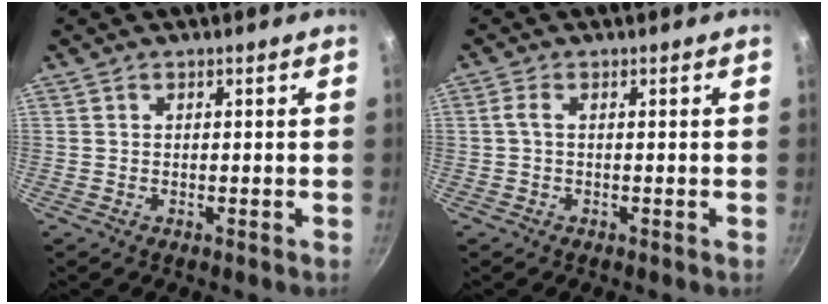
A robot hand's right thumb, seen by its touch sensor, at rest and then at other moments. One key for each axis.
{"total": 1.6, "fx": -0.1, "fy": 0.6, "fz": 1.5, "tx": -0.042, "ty": 0.006, "tz": -0.004}